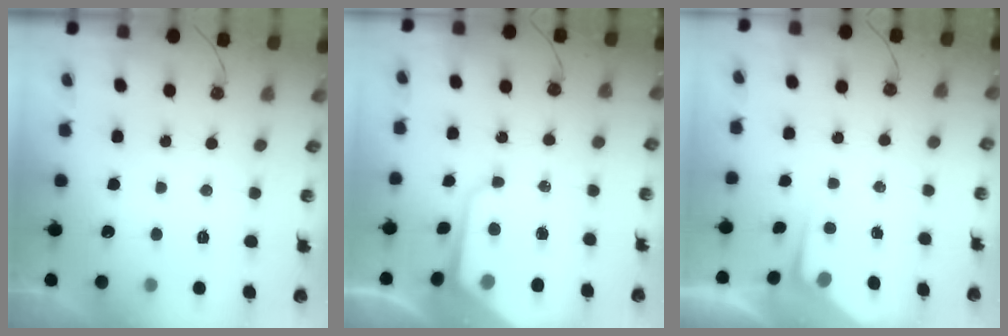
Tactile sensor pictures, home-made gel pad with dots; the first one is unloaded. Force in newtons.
{"total": 9.6, "press": 9.5, "slide": 0.8}
{"total": 2.9, "press": 2.9, "slide": 0.5}